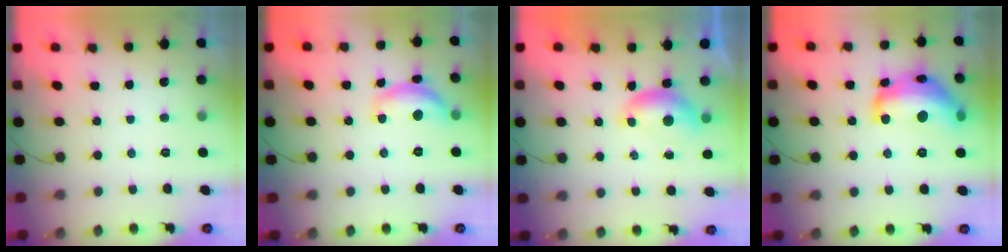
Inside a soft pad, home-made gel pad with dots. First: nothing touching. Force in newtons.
{"total": 10.8, "press": 10.8, "slide": 0.5}
{"total": 6.7, "press": 6.6, "slide": 0.7}
{"total": 18.0, "press": 18.0, "slide": 1.2}